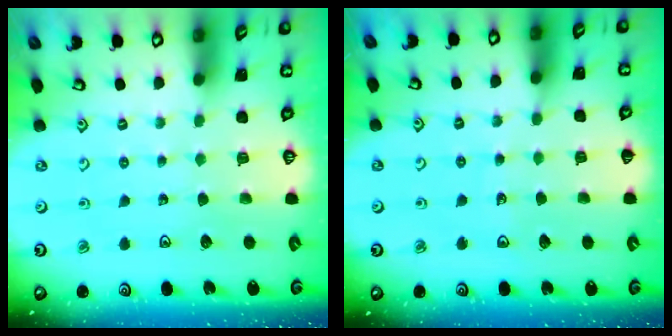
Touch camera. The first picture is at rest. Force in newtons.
{"total": 2.9, "press": 2.9, "slide": 0.3}